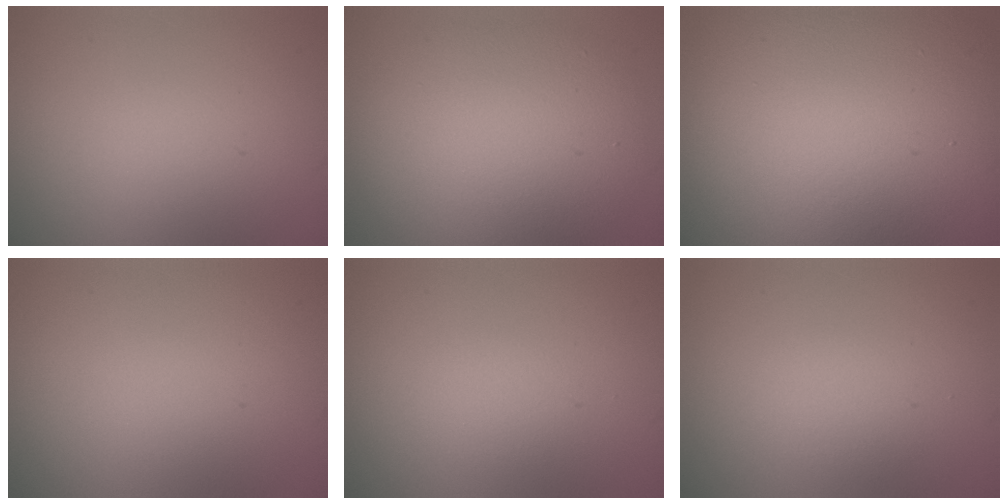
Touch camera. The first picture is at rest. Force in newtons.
{"total": 8.8, "press": 8.8, "slide": 0.5}
{"total": 20.5, "press": 20.4, "slide": 1.1}
{"total": 0.0}
{"total": 0.9, "press": 0.9, "slide": 0.1}
{"total": 1.3, "press": 1.3, "slide": 0.1}